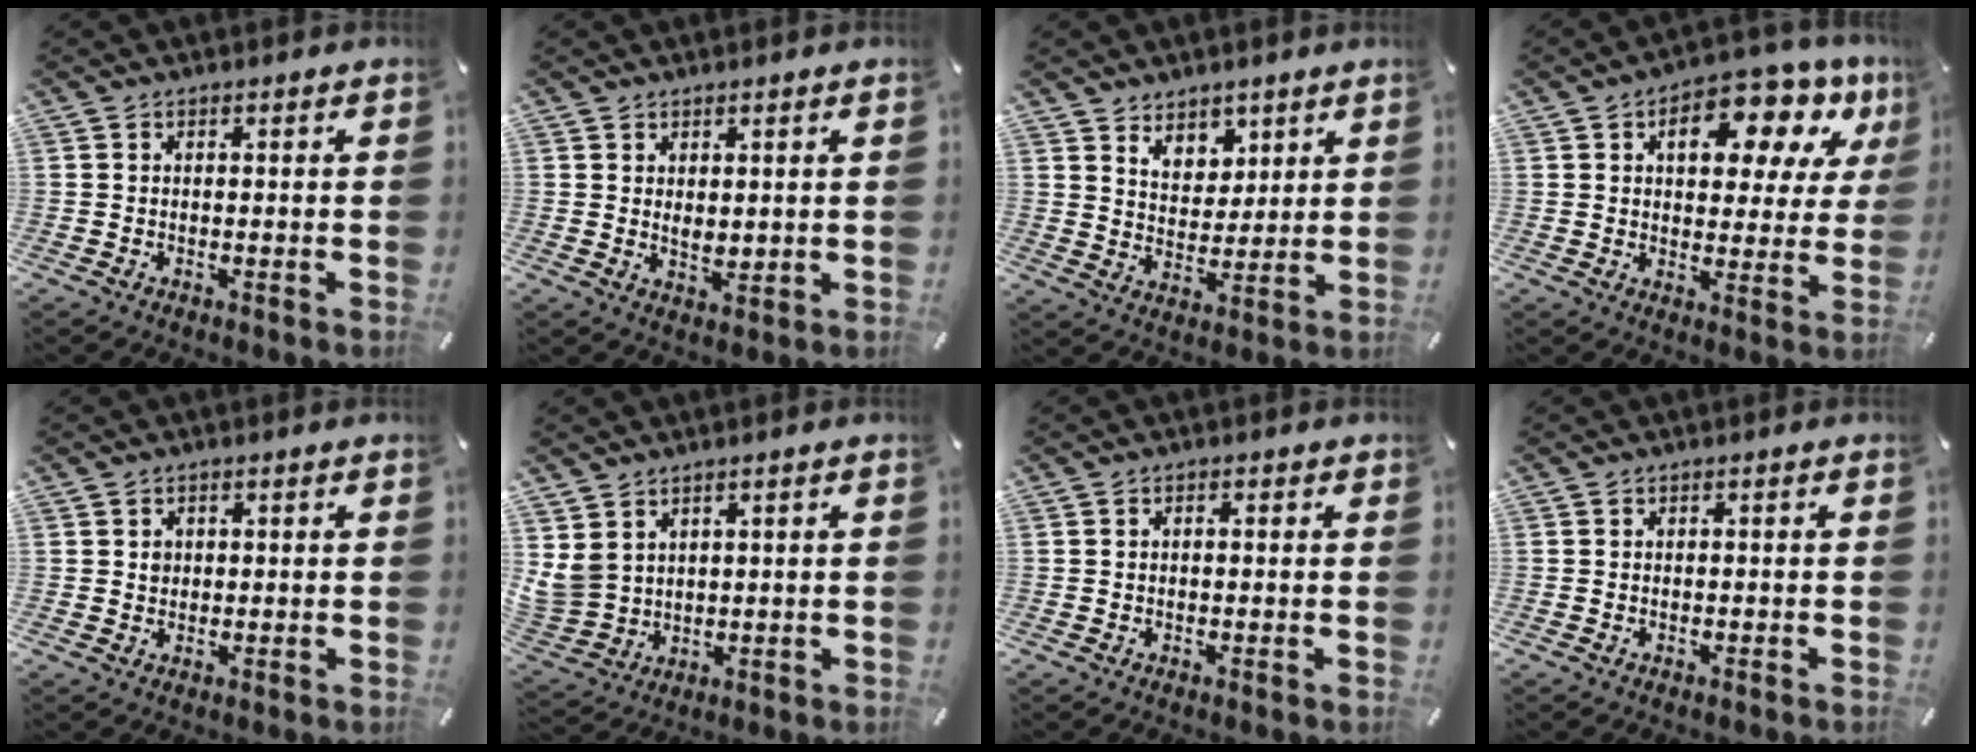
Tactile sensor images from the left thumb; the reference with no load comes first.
{"total": 2.5, "force": [1.3, 1.7, 1.4], "torque": [-0.021, -0.001, 0.023]}
{"total": 6.5, "force": [4.5, 4.7, 0.4], "torque": [-0.002, -0.029, 0.080]}
{"total": 14.5, "force": [6.9, 8.0, 9.9], "torque": [-0.124, -0.030, 0.111]}
{"total": 1.5, "force": [0.3, 1.4, 0.3], "torque": [0.001, 0.002, 0.002]}
{"total": 6.4, "force": [3.0, 5.5, 1.3], "torque": [-0.047, -0.018, 0.057]}
{"total": 0.8, "force": [-0.1, 0.4, 0.6], "torque": [-0.011, 0.003, -0.004]}
{"total": 0.5, "force": [-0.5, 0.1, 0.2], "torque": [-0.005, -0.001, -0.009]}